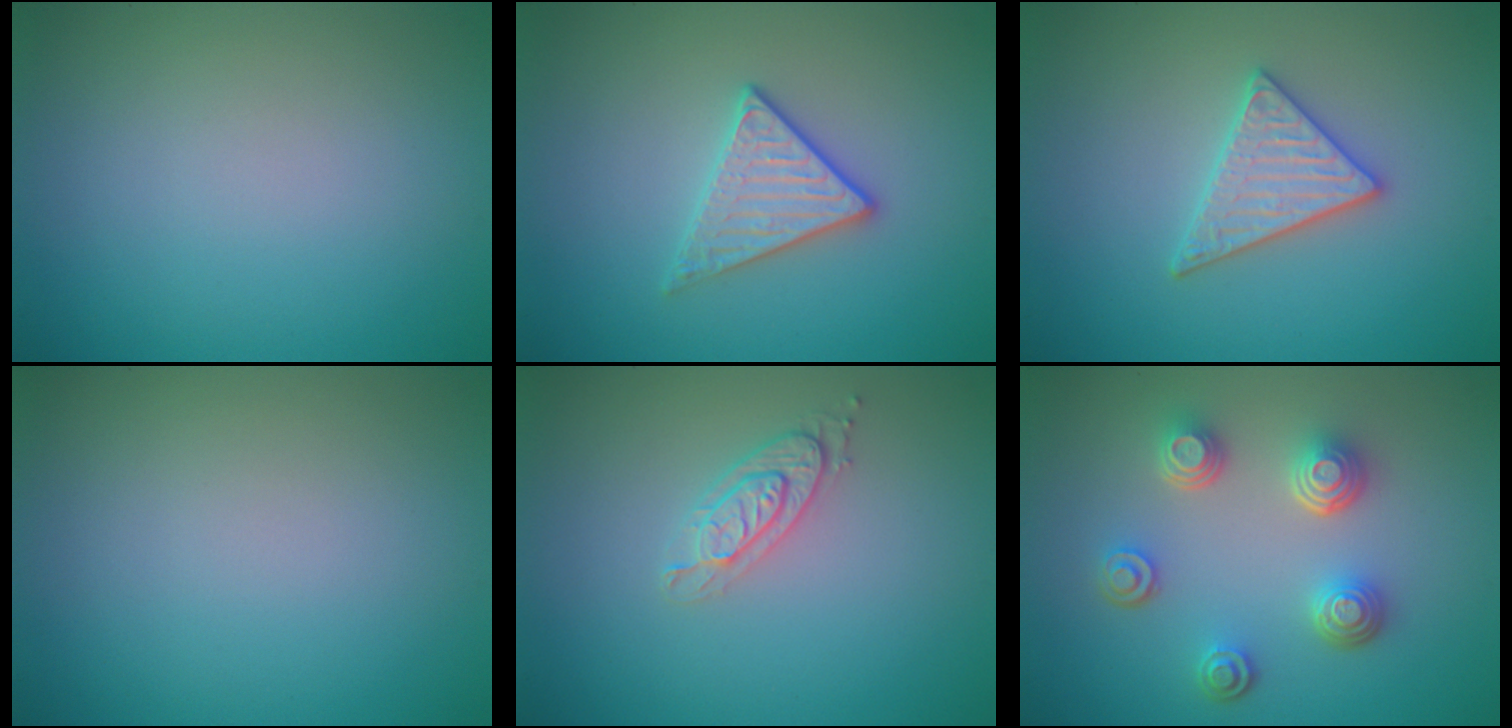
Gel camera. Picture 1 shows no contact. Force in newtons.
{"total": 2.8, "press": 2.7, "slide": 0.8}
{"total": 2.9, "press": 2.8, "slide": 0.5}
{"total": 0.0}
{"total": 2.0, "press": 2.0, "slide": 0.5}
{"total": 4.4, "press": 3.4, "slide": 2.8}